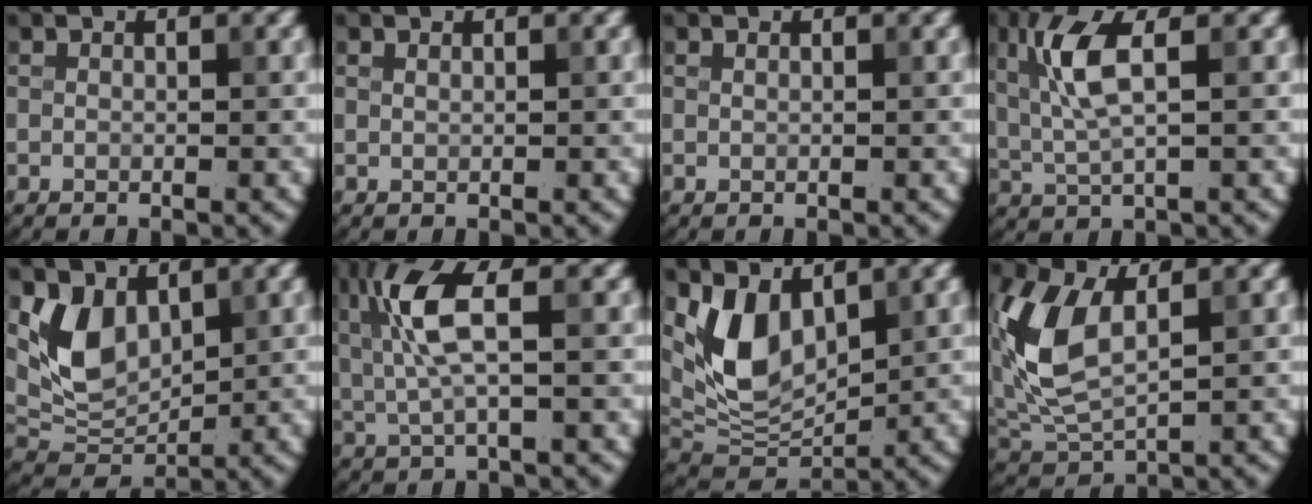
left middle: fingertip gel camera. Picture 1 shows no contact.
{"total": 0.0}
{"total": 0.0}
{"total": 4.9, "force": [1.2, 1.4, 4.5], "torque": [-0.101, 0.005, 0.025]}
{"total": 5.0, "force": [2.0, 3.4, 3.2], "torque": [-0.068, -0.012, 0.041]}
{"total": 5.8, "force": [1.2, 1.5, 5.4], "torque": [-0.128, 0.002, 0.023]}
{"total": 6.8, "force": [2.5, 4.1, 4.8], "torque": [-0.101, -0.016, 0.050]}
{"total": 6.8, "force": [1.5, 3.8, 5.4], "torque": [-0.131, 0.000, 0.031]}